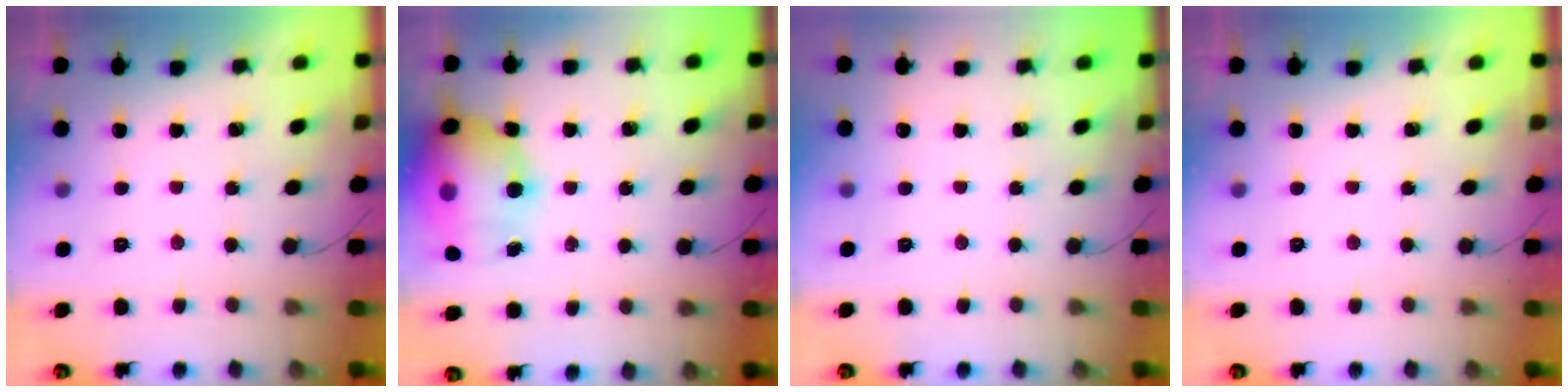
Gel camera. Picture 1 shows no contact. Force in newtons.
{"total": 18.9, "press": 18.7, "slide": 3.1}
{"total": 0.0}
{"total": 0.0}